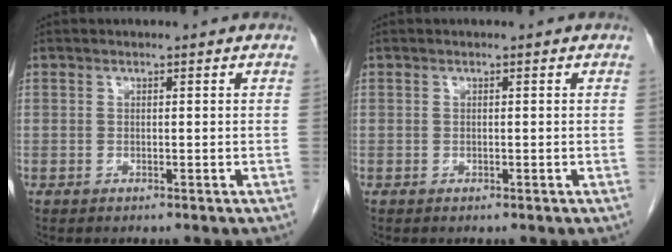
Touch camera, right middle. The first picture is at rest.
{"total": 0.0}